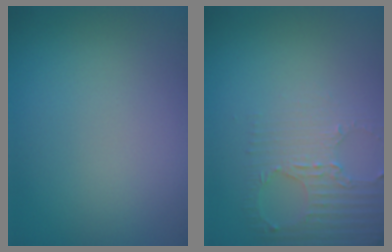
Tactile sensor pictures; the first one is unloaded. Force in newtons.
{"total": 2.8, "press": 2.4, "slide": 1.4}